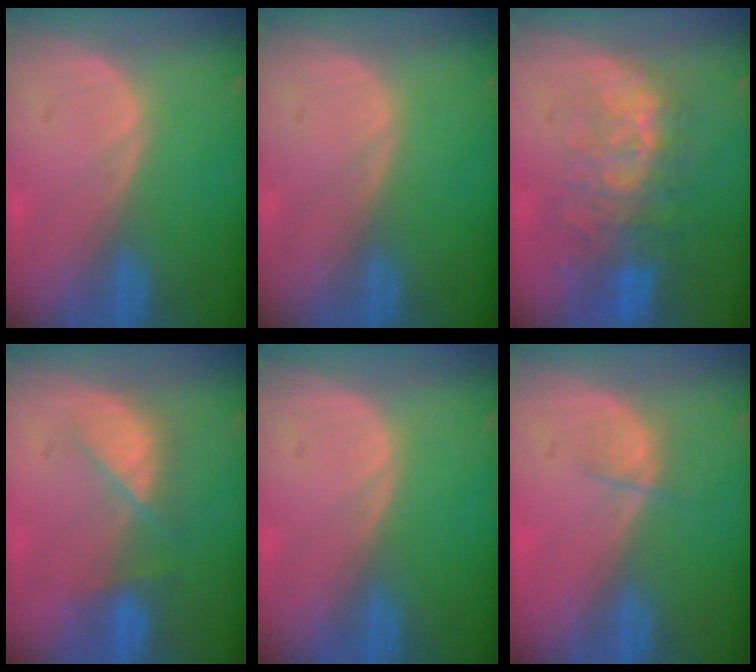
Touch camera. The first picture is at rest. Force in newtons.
{"total": 0.0}
{"total": 10.1, "press": 8.6, "slide": 5.3}
{"total": 5.0, "press": 5.0, "slide": 0.4}
{"total": 0.0}
{"total": 1.9, "press": 1.7, "slide": 0.8}